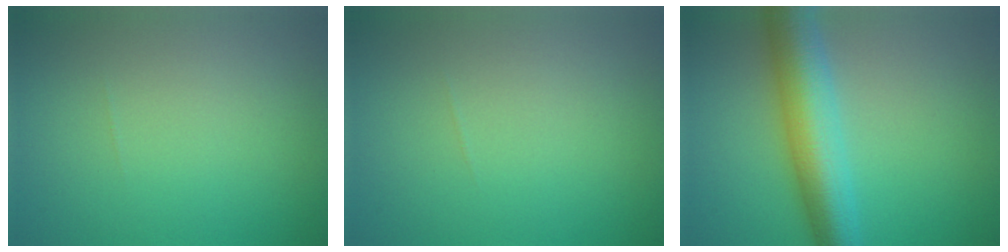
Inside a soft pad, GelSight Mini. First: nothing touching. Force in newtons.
{"total": 0.0}
{"total": 7.7, "press": 7.7, "slide": 0.0}